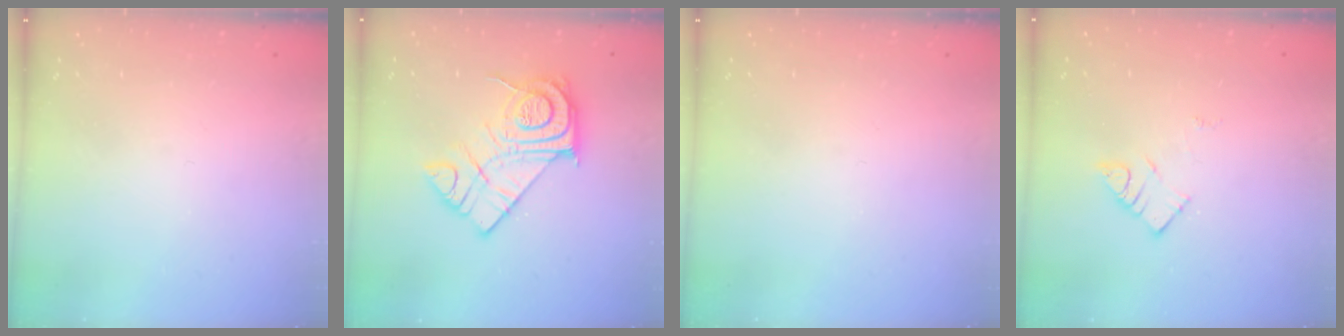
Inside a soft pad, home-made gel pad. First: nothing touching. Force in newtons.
{"total": 16.1, "press": 16.0, "slide": 1.4}
{"total": 0.0}
{"total": 5.3, "press": 5.3, "slide": 0.2}